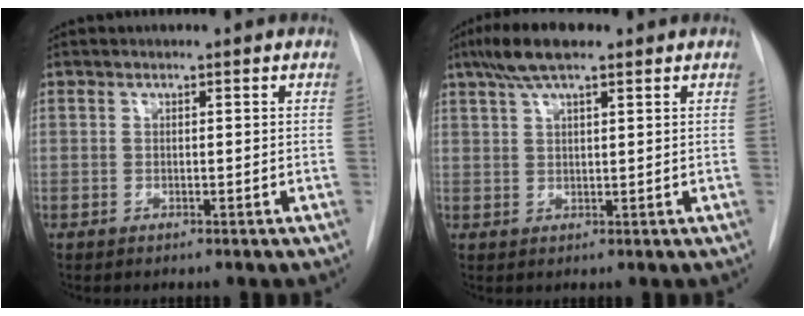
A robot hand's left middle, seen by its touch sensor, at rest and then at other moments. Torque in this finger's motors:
{"motor_torque": [0.27, -0.22, 0.16, 0.05]}